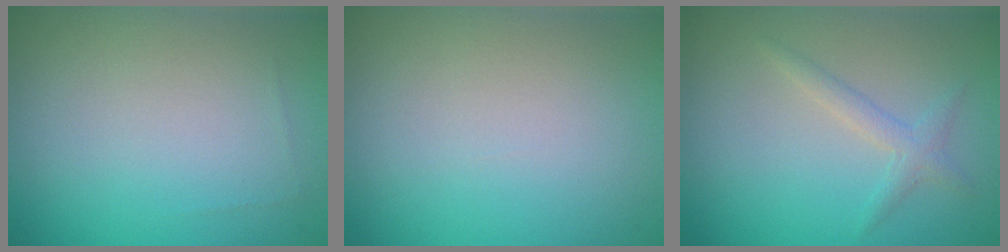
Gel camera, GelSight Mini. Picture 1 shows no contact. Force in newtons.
{"total": 0.0}
{"total": 1.5, "press": 1.5, "slide": 0.1}